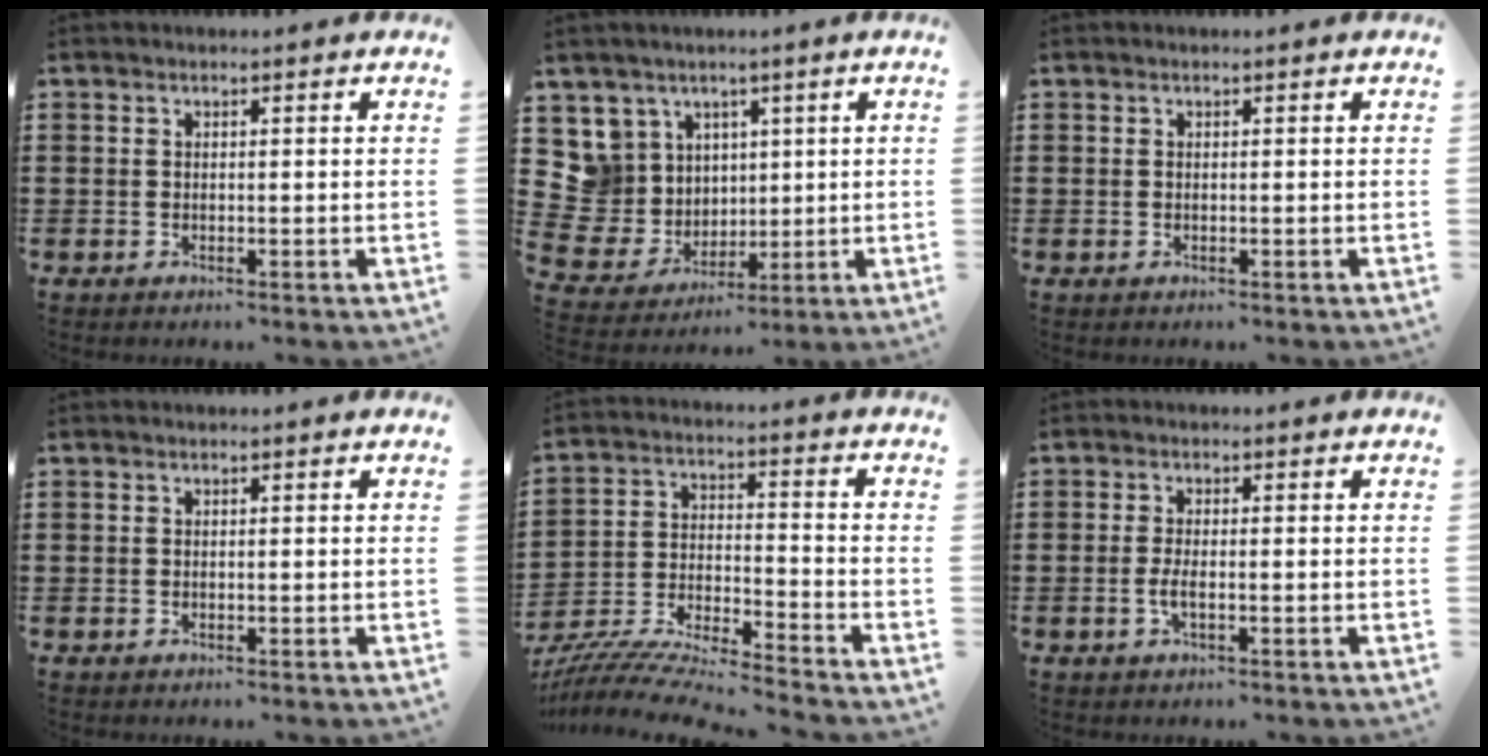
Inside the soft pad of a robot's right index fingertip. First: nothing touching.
{"total": 8.7, "force": [3.0, 8.1, 1.2], "torque": [-0.096, -0.023, 0.060]}
{"total": 0.0}
{"total": 0.0}
{"total": 8.3, "force": [-7.9, -0.1, 2.3], "torque": [-0.058, -0.006, -0.162]}
{"total": 2.2, "force": [-0.6, 0.4, 2.0], "torque": [-0.043, -0.003, -0.013]}